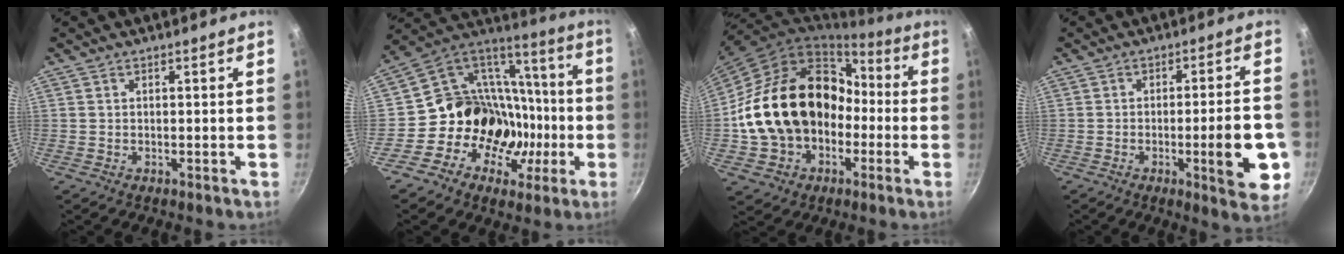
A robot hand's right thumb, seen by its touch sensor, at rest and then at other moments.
{"total": 22.0, "force": [-5.4, 18.4, 10.7], "torque": [-0.132, 0.057, -0.089]}
{"total": 23.1, "force": [-2.4, 17.6, 14.7], "torque": [-0.229, 0.070, -0.023]}
{"total": 12.0, "force": [-3.2, 2.9, 11.2], "torque": [-0.133, 0.010, -0.043]}